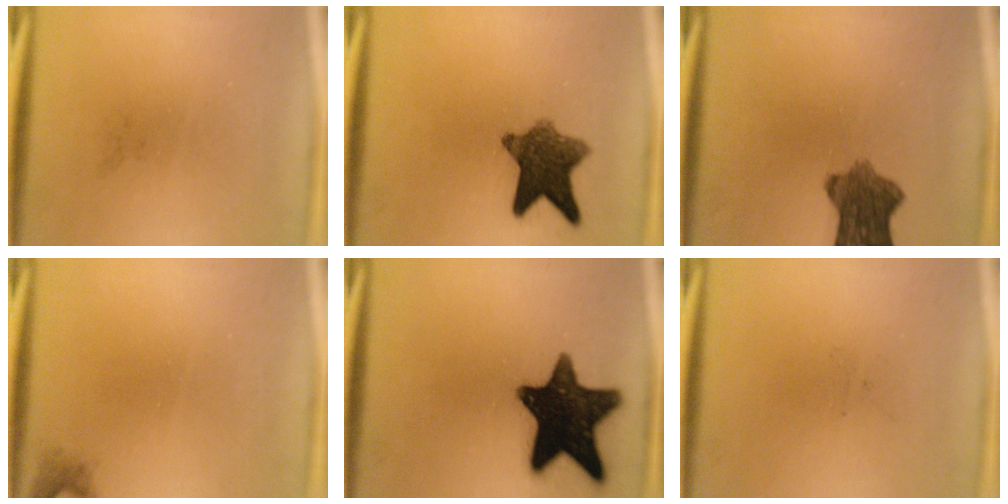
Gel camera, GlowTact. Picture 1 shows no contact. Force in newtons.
{"total": 9.0}
{"total": 8.1}
{"total": 1.1}
{"total": 16.9}
{"total": 0.0}